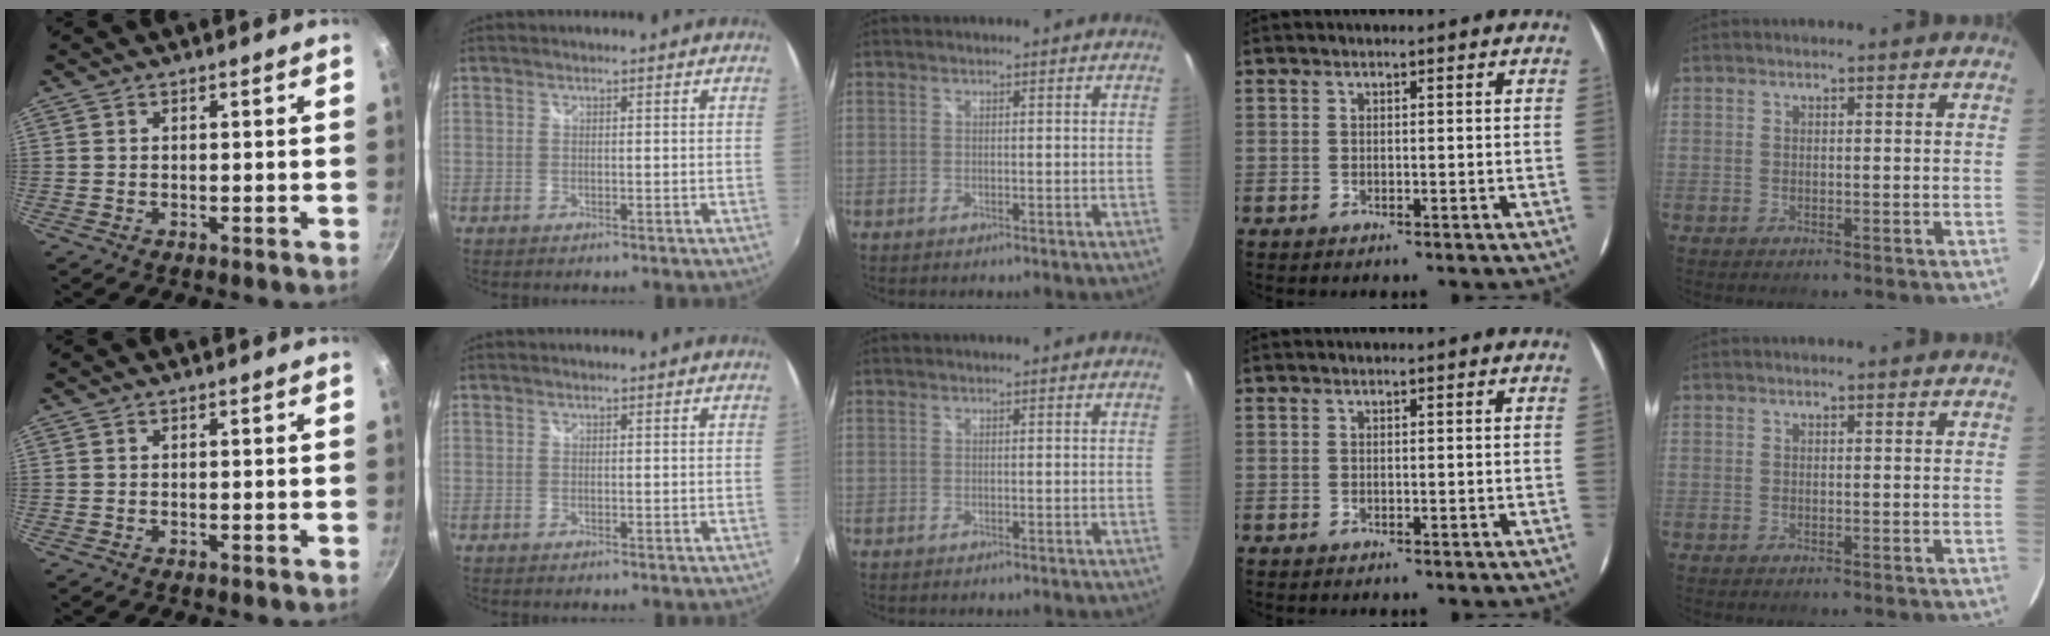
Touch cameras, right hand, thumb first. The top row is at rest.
{}